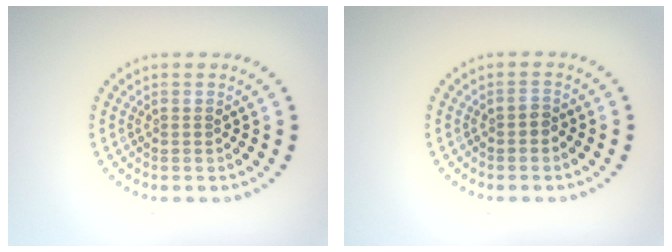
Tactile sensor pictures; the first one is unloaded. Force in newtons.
{"total": 0.8, "press": 0.8, "slide": 0.2}